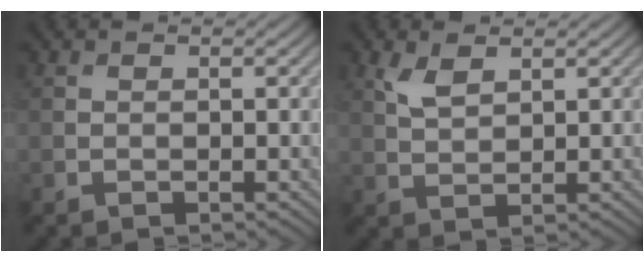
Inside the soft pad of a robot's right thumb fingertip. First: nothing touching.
{"total": 2.9, "force": [1.7, 1.2, 2.0], "torque": [-0.051, -0.001, 0.038]}